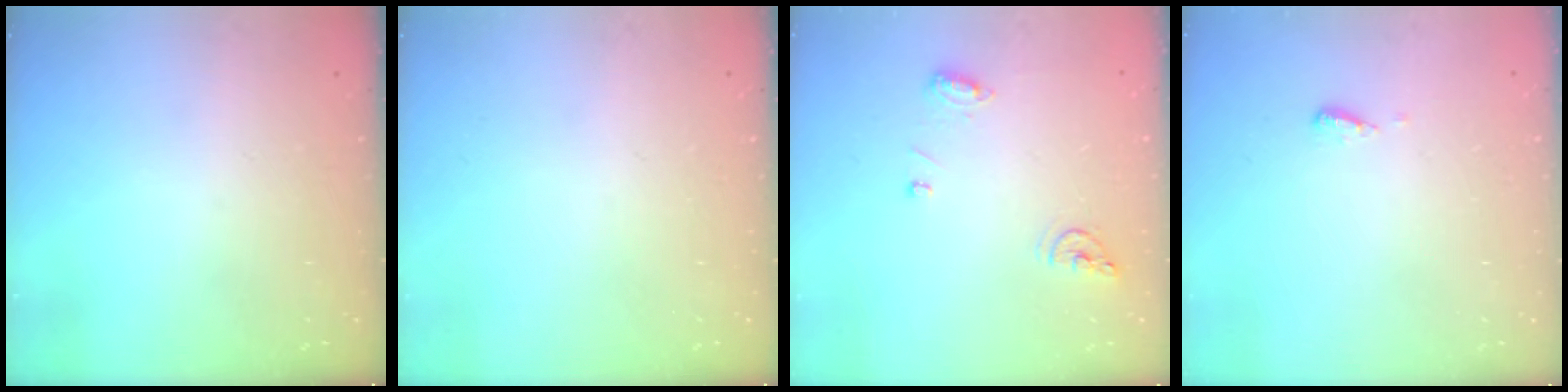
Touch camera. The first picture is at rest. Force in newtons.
{"total": 0.0}
{"total": 7.9, "press": 7.9, "slide": 0.8}
{"total": 4.7, "press": 4.7, "slide": 0.6}